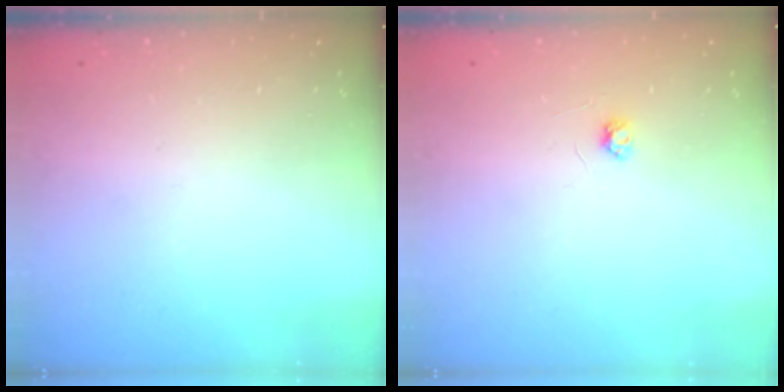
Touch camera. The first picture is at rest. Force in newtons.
{"total": 2.6, "press": 2.6, "slide": 0.3}